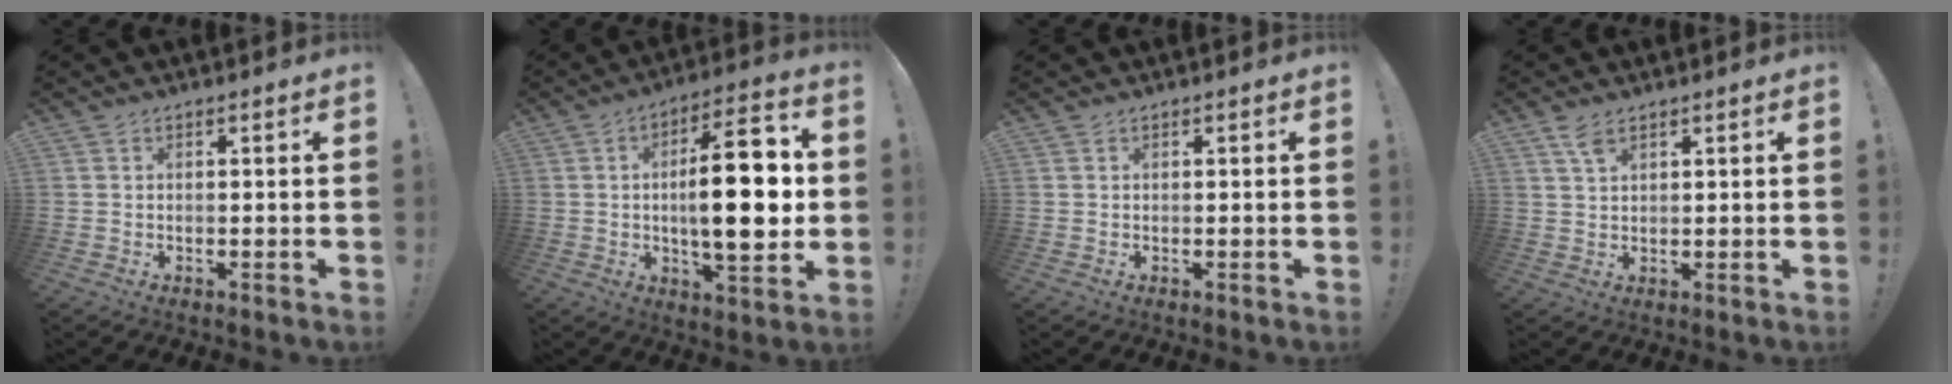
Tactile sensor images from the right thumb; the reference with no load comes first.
{"total": 20.0, "force": [0.2, 6.9, 18.8], "torque": [-0.299, -0.004, -0.005]}
{"total": 0.0}
{"total": 4.1, "force": [2.7, 1.6, 2.6], "torque": [-0.043, -0.015, 0.046]}